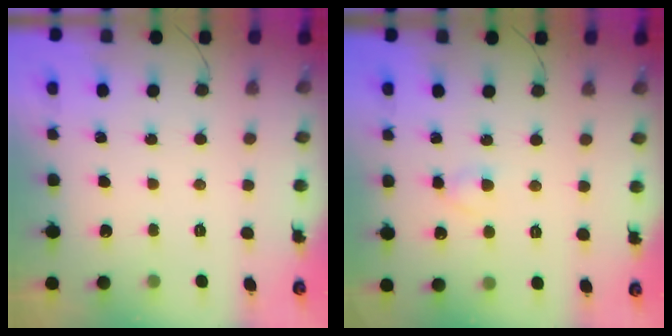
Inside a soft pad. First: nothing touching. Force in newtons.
{"total": 2.4, "press": 2.2, "slide": 1.0}